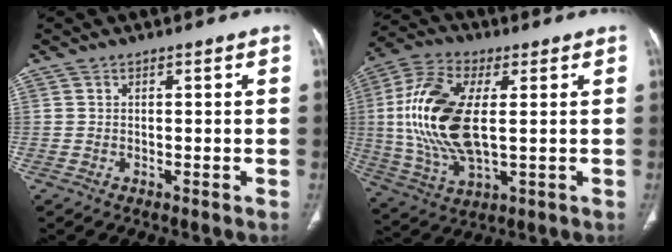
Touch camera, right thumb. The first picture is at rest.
{"total": 18.9, "force": [1.7, 8.9, 16.6], "torque": [-0.355, -0.003, 0.034]}